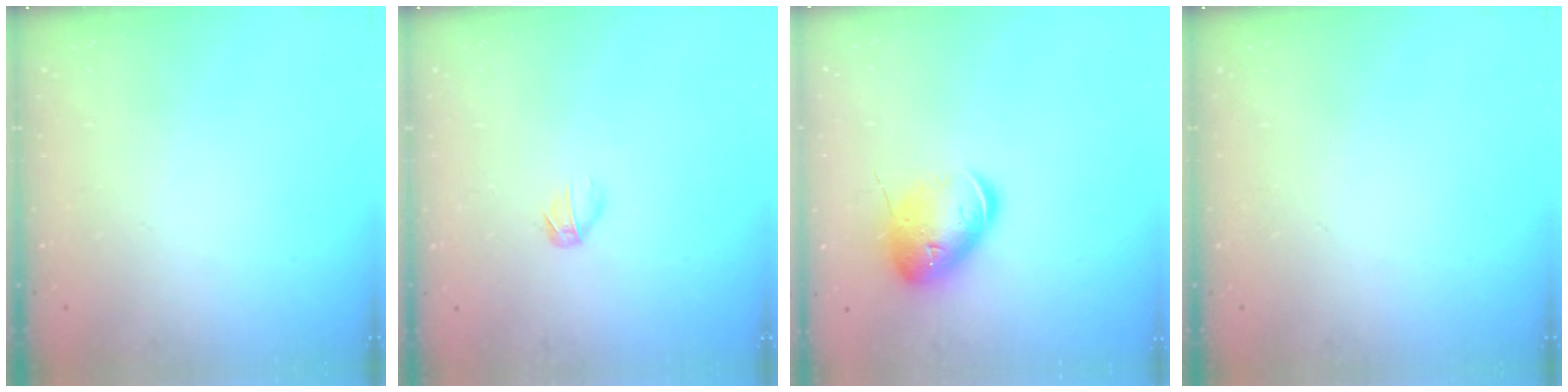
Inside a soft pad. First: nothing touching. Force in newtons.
{"total": 3.7, "press": 3.6, "slide": 1.0}
{"total": 14.5, "press": 14.3, "slide": 2.2}
{"total": 0.0}